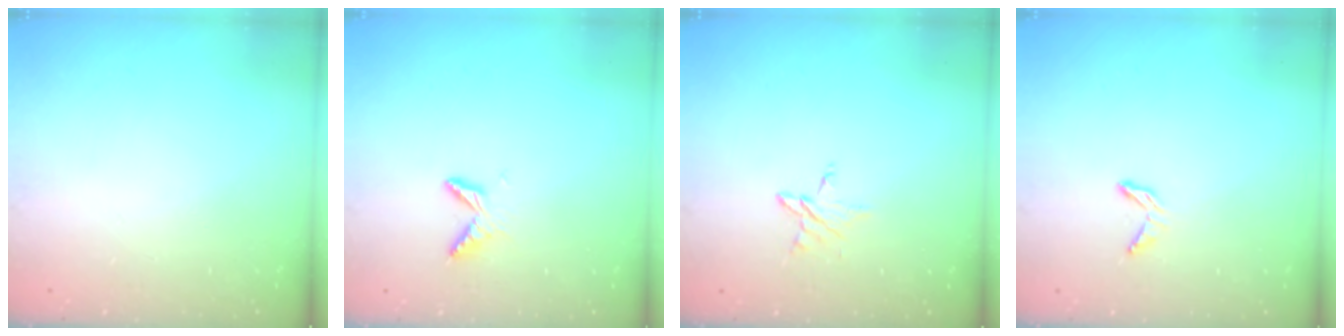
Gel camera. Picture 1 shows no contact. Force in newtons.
{"total": 6.2, "press": 6.1, "slide": 0.6}
{"total": 3.5, "press": 3.5, "slide": 0.3}
{"total": 4.1, "press": 4.1, "slide": 0.2}